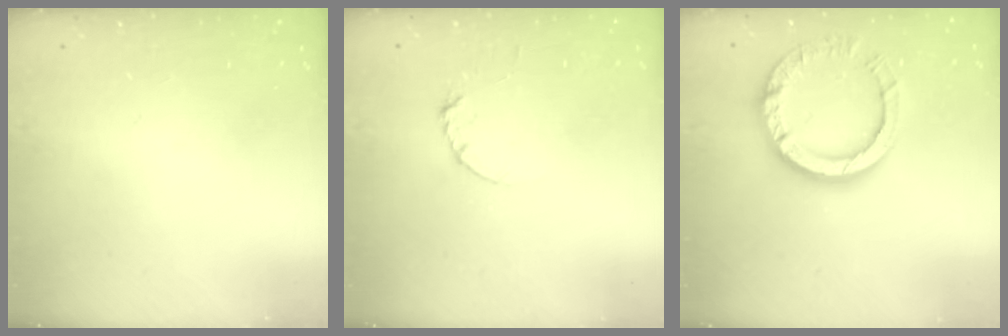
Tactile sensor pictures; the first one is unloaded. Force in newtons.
{"total": 3.5, "press": 3.5, "slide": 0.4}
{"total": 13.4, "press": 13.4, "slide": 1.4}